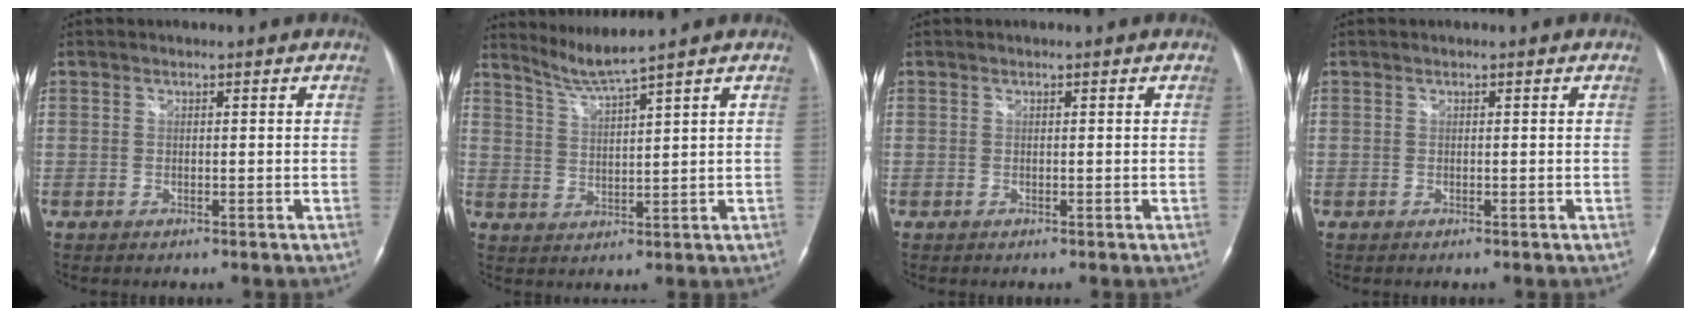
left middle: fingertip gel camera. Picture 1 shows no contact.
{"total": 4.6, "force": [4.0, -2.1, 1.1], "torque": [-0.032, -0.019, 0.088]}
{"total": 0.0}
{"total": 0.0}